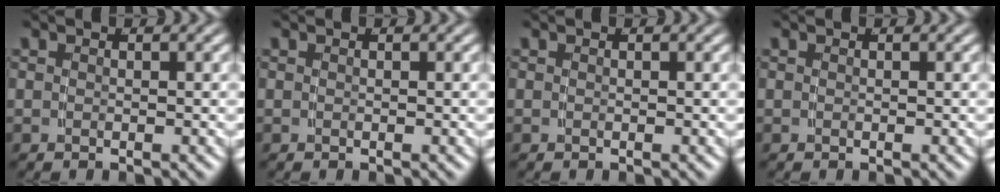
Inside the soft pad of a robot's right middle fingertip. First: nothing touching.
{"total": 0.0}
{"total": 0.0}
{"total": 0.0}